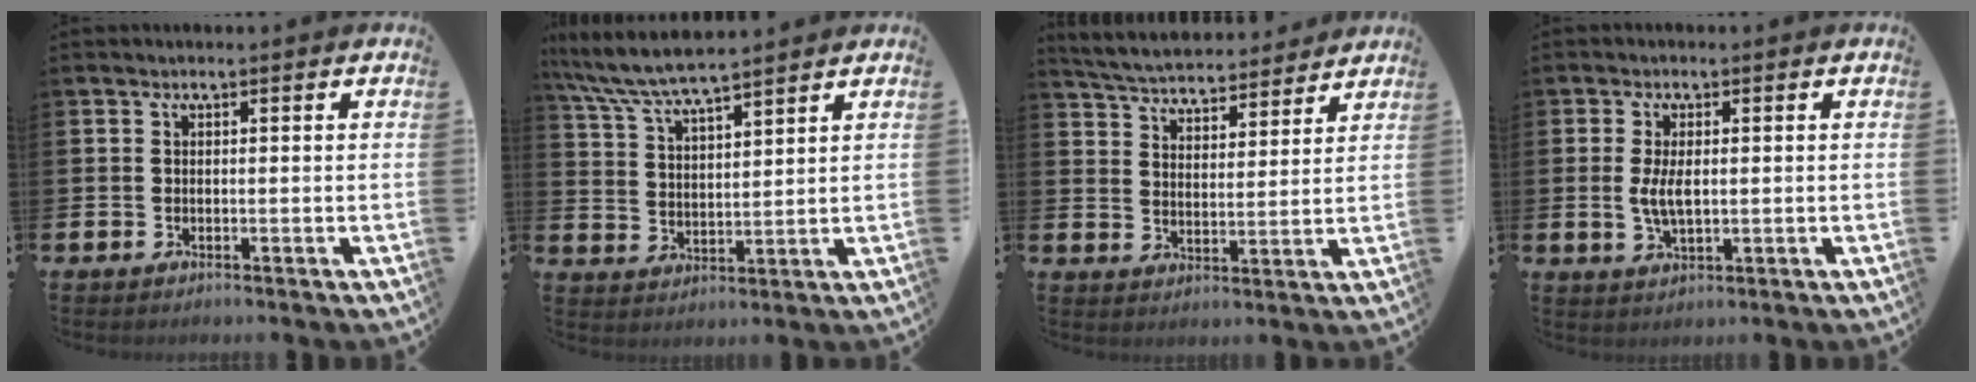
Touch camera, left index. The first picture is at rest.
{"total": 6.5, "force": [6.2, 0.6, 1.9], "torque": [-0.063, -0.029, 0.110]}
{"total": 5.3, "force": [5.2, 0.9, 0.6], "torque": [-0.038, -0.038, 0.091]}
{"total": 3.7, "force": [0.3, 1.6, 3.3], "torque": [-0.060, 0.003, 0.003]}